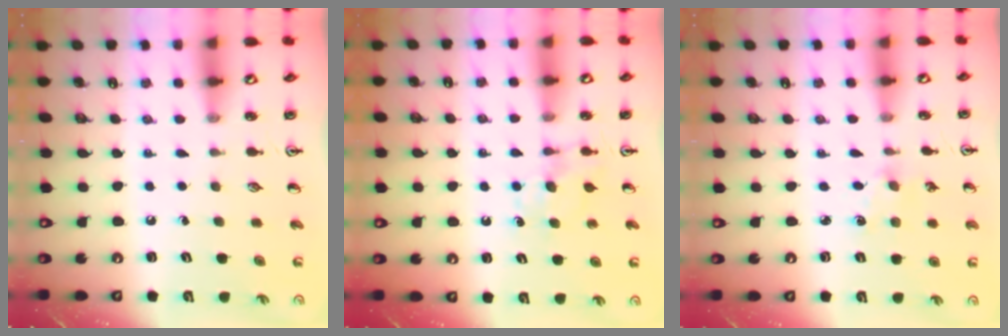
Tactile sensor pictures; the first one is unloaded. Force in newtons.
{"total": 4.7, "press": 4.6, "slide": 0.6}
{"total": 1.4, "press": 1.4, "slide": 0.2}